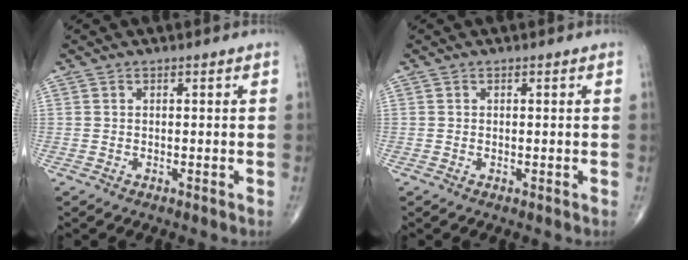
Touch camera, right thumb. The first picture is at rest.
{"total": 0.0}